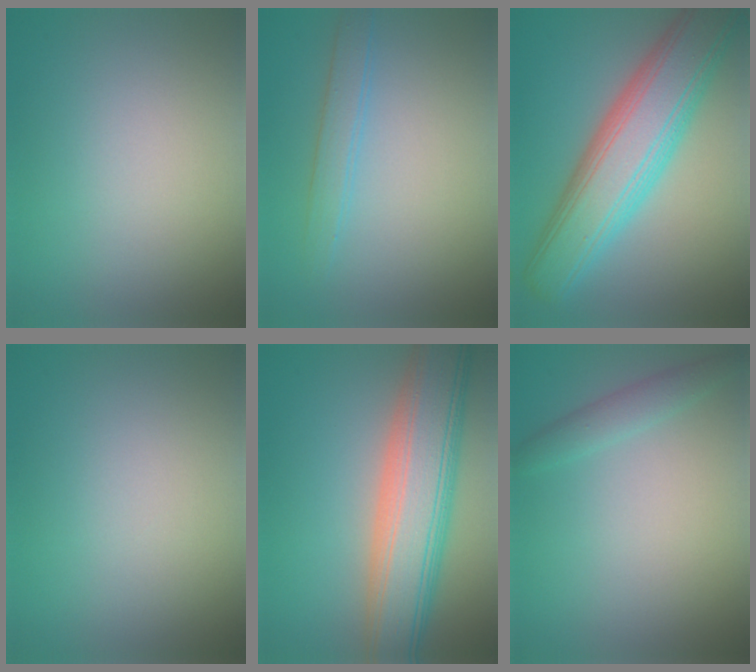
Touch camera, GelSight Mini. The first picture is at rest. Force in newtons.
{"total": 2.1, "press": 2.1, "slide": 0.1}
{"total": 10.0, "press": 10.0, "slide": 0.2}
{"total": 0.0}
{"total": 9.9, "press": 9.9, "slide": 0.5}
{"total": 1.8, "press": 1.8, "slide": 0.2}